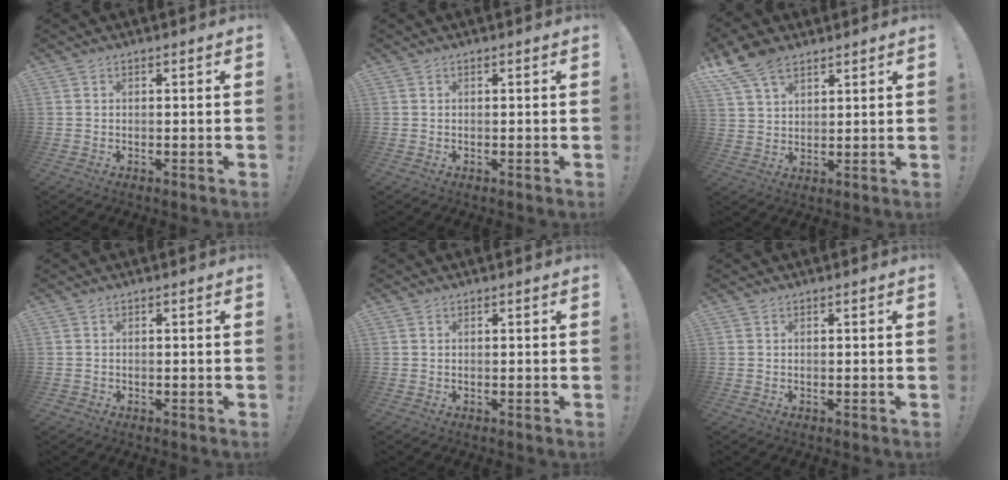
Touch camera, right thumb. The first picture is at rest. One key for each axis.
{"total": 0.0}
{"total": 10.1, "fx": 6.8, "fy": 5.6, "fz": 4.9, "tx": -0.086, "ty": -0.029, "tz": 0.135}
{"total": 0.9, "fx": -0.5, "fy": 0.7, "fz": 0.0, "tx": -0.002, "ty": 0.003, "tz": -0.009}
{"total": 0.0}
{"total": 0.0}